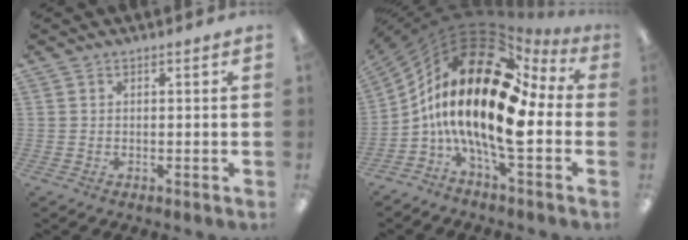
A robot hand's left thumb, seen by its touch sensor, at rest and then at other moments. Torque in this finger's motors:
{"motor_torque": [-0.20, 2.50, 1.58, -1.19, 0.99]}